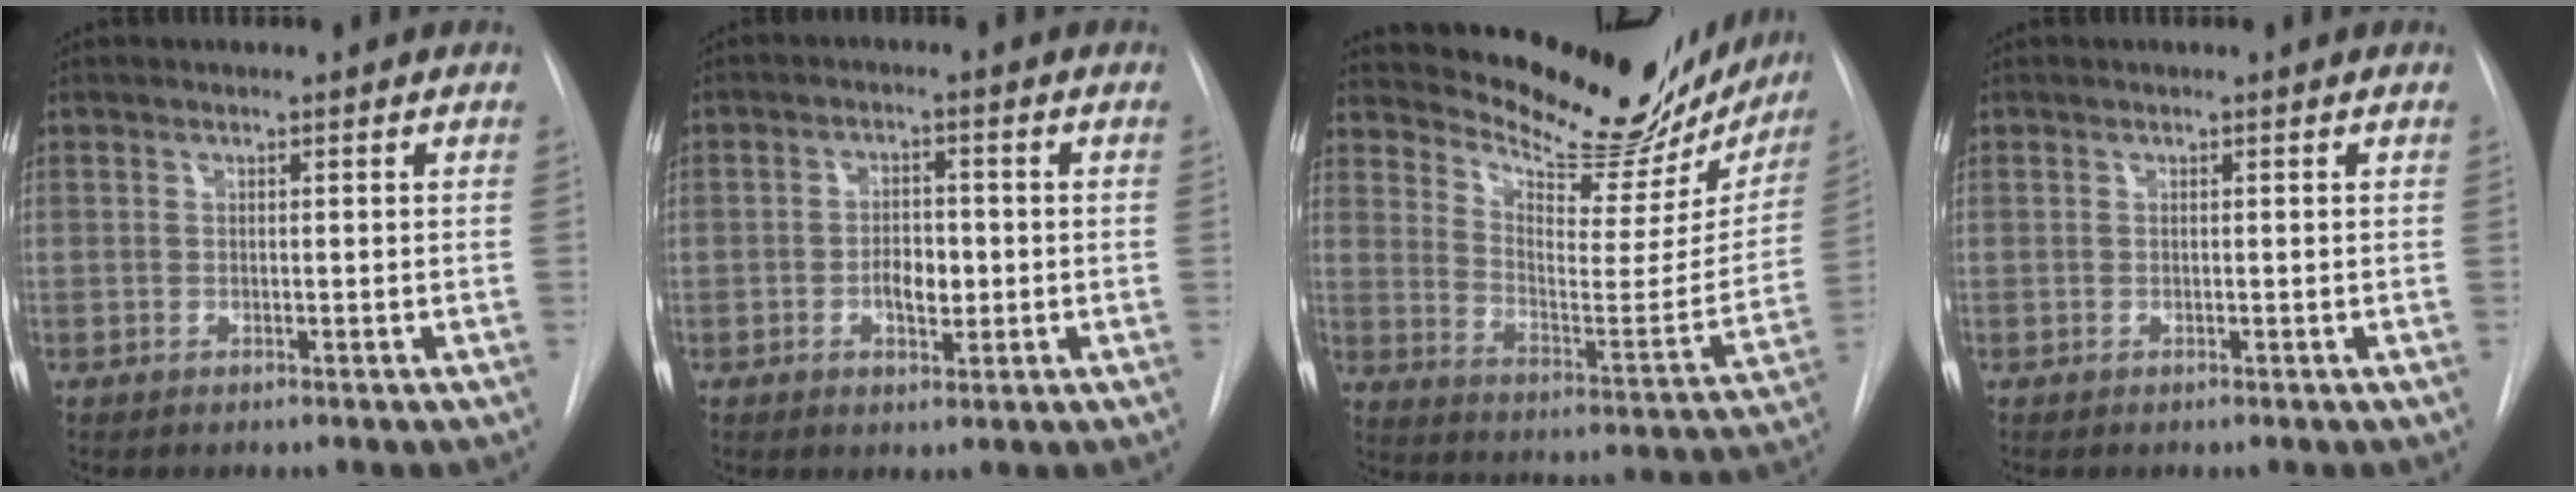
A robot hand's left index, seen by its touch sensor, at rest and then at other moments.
{"total": 4.2, "force": [-0.8, 2.1, 3.5], "torque": [-0.057, 0.004, -0.011]}
{"total": 23.8, "force": [21.4, 5.9, 8.6], "torque": [-0.128, -0.056, 0.283]}
{"total": 0.0}